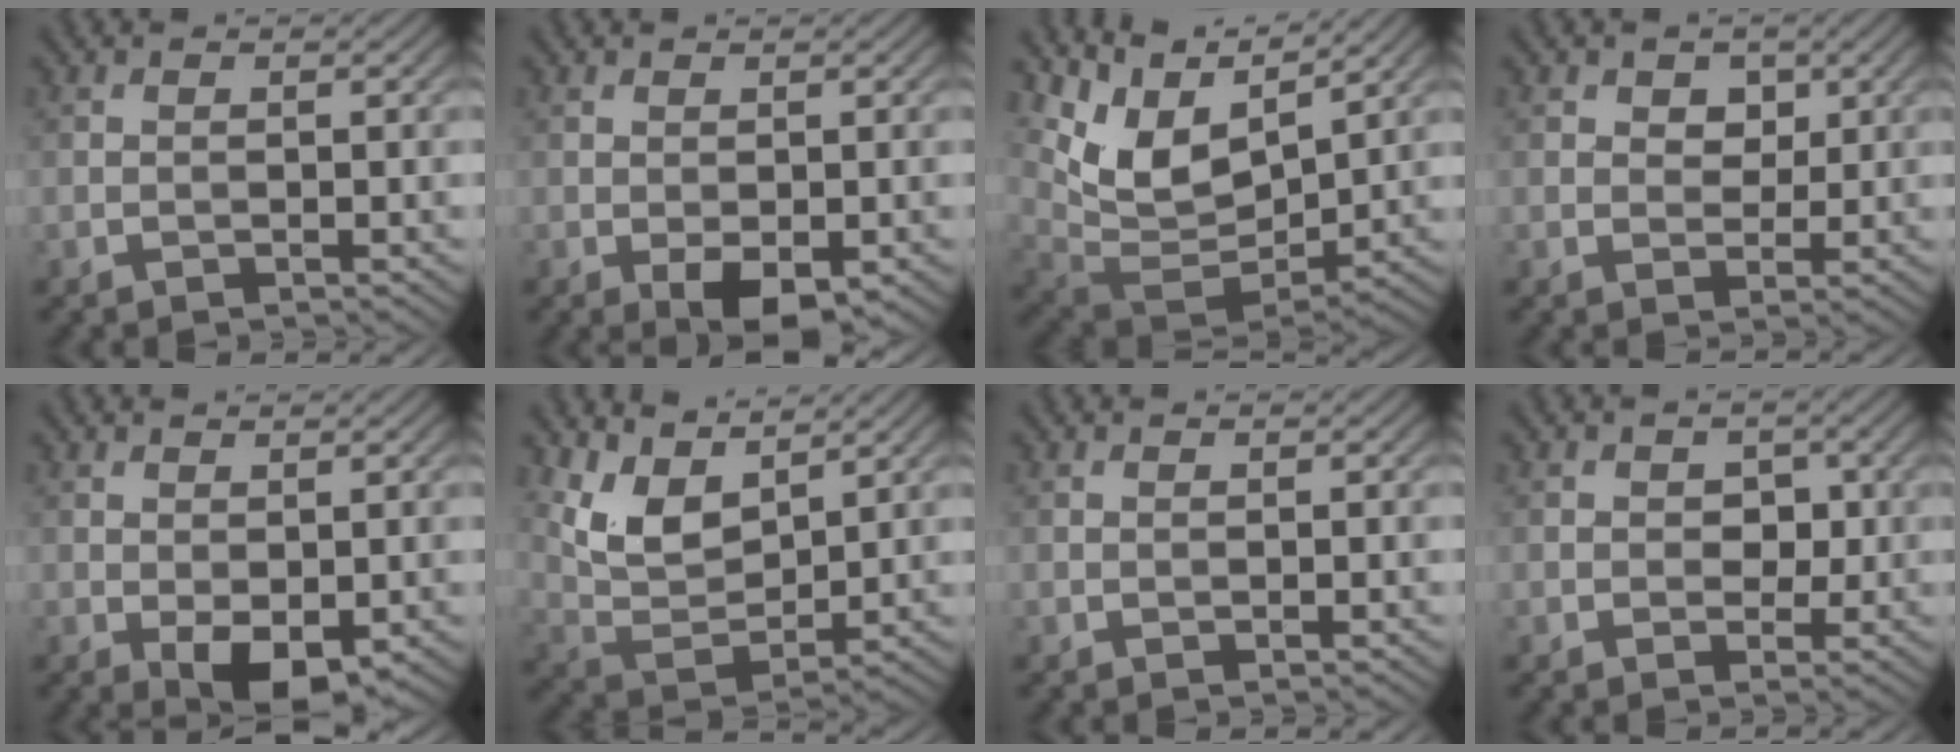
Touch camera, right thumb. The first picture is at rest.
{"total": 3.7, "force": [-1.4, 1.7, 3.0], "torque": [-0.053, -0.006, -0.020]}
{"total": 10.4, "force": [5.8, 4.8, 7.1], "torque": [-0.166, 0.006, 0.120]}
{"total": 3.1, "force": [1.4, 2.3, 1.6], "torque": [-0.030, -0.003, 0.016]}
{"total": 4.5, "force": [-1.1, 2.3, 3.7], "torque": [-0.071, -0.004, -0.014]}
{"total": 7.9, "force": [5.0, 3.7, 4.9], "torque": [-0.112, -0.004, 0.101]}
{"total": 0.0}
{"total": 2.2, "force": [0.3, 1.8, 1.2], "torque": [-0.024, -0.004, -0.002]}